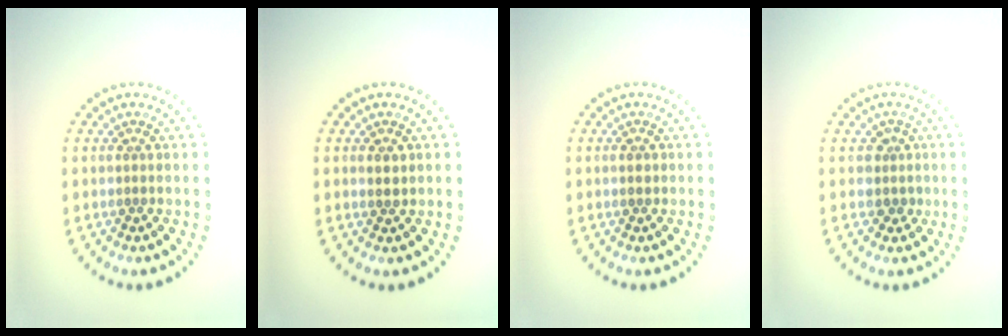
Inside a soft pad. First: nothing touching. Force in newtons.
{"total": 1.1, "press": 1.1, "slide": 0.4}
{"total": 1.0, "press": 1.0, "slide": 0.1}
{"total": 1.7, "press": 1.3, "slide": 1.0}